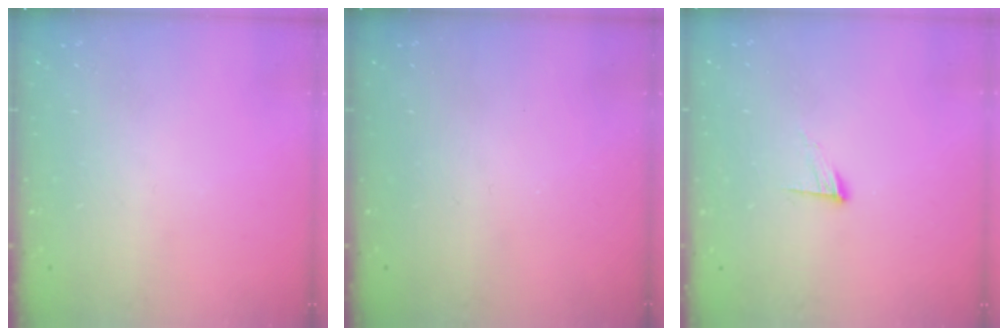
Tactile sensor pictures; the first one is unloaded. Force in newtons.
{"total": 0.0}
{"total": 6.8, "press": 6.8, "slide": 0.6}